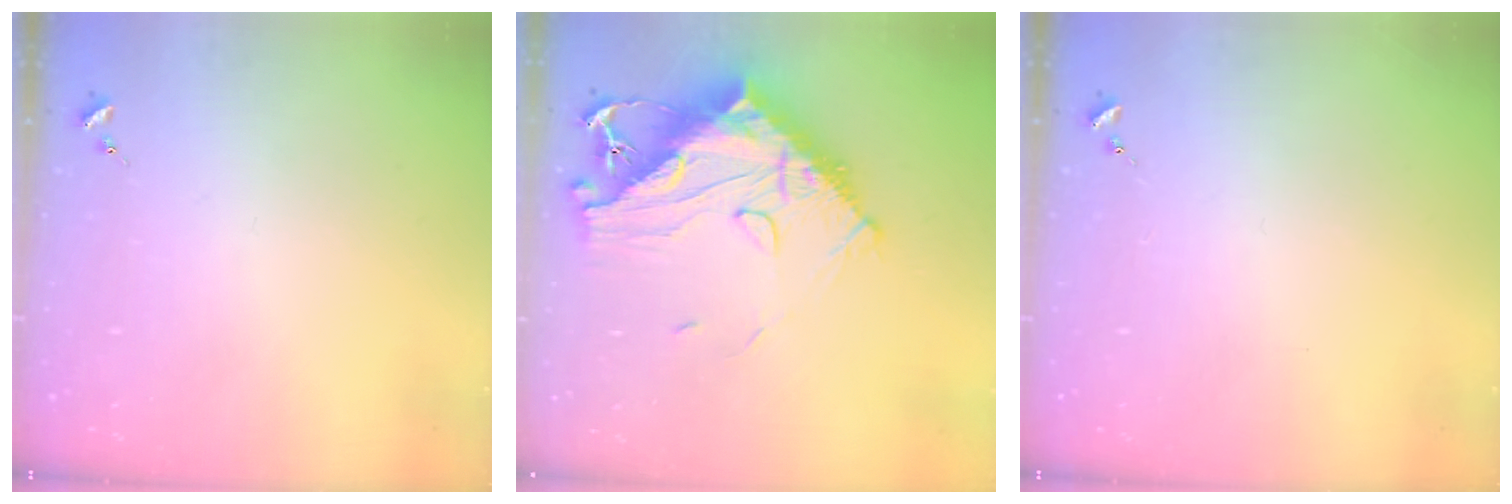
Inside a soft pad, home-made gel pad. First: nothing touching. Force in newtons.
{"total": 20.5, "press": 20.4, "slide": 1.8}
{"total": 0.0}